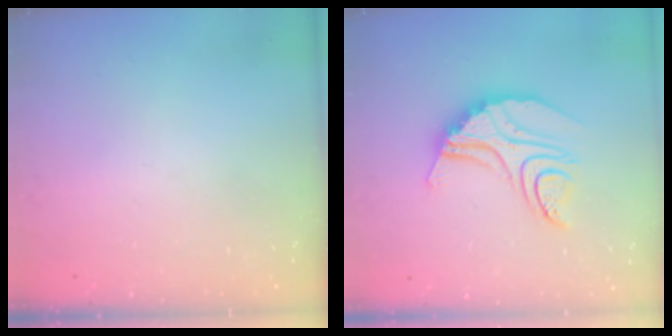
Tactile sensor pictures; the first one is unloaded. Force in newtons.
{"total": 12.3, "press": 12.2, "slide": 1.0}